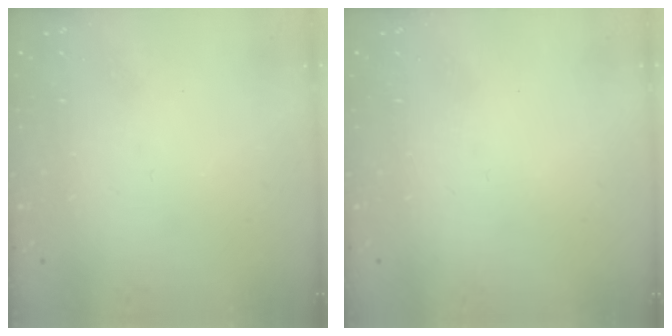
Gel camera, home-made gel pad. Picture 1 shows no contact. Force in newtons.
{"total": 0.0}